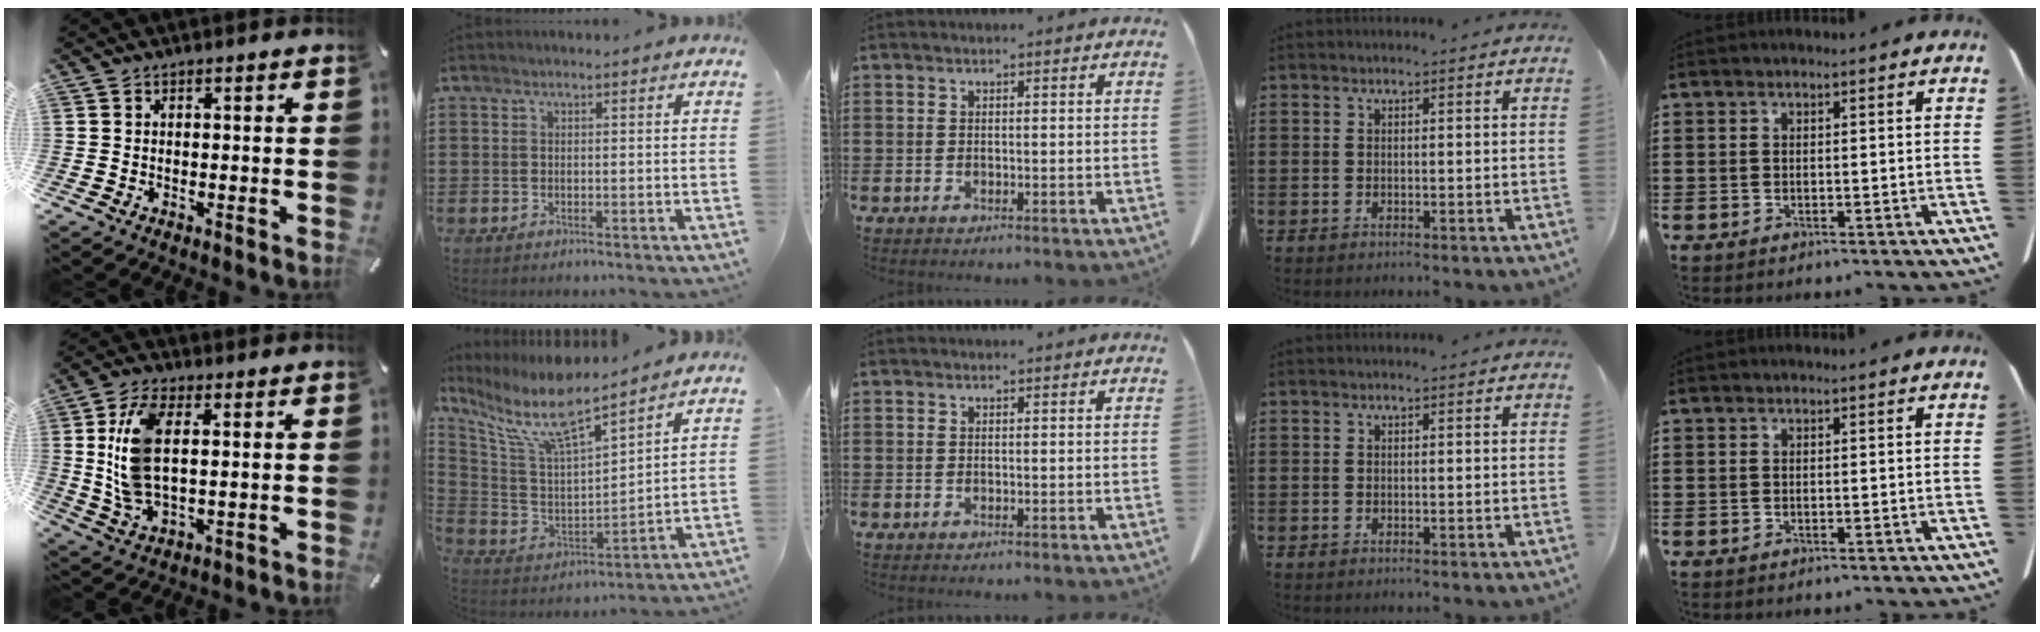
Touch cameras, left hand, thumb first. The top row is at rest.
{"thumb": {"total": 12.6, "force": [2.3, 6.3, 10.6], "torque": [-0.238, -0.005, 0.040]}, "index": {"total": 9.9, "force": [7.6, 1.8, 6.1], "torque": [-0.157, -0.046, 0.126]}}